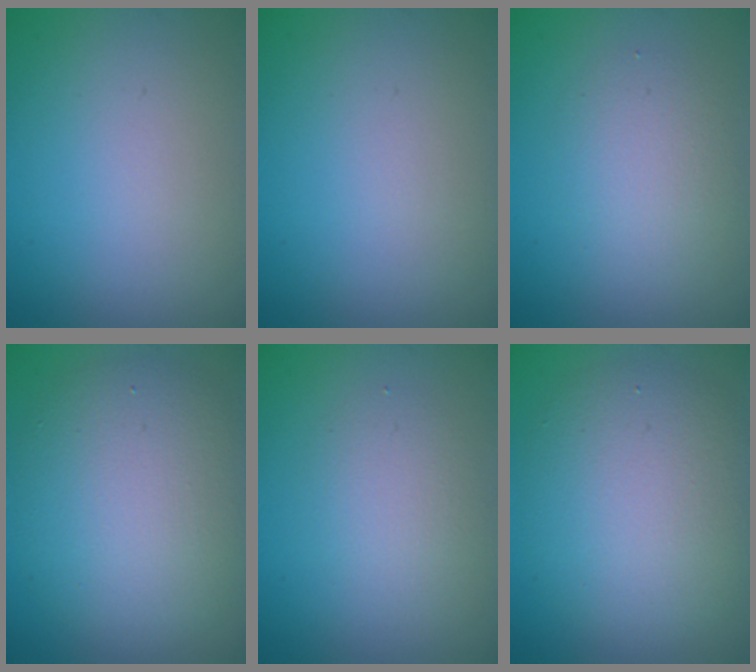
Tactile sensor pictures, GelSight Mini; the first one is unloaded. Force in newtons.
{"total": 0.0}
{"total": 2.6, "press": 2.6, "slide": 0.1}
{"total": 7.3, "press": 7.3, "slide": 0.6}
{"total": 2.2, "press": 2.2, "slide": 0.1}
{"total": 6.4, "press": 6.4, "slide": 0.1}